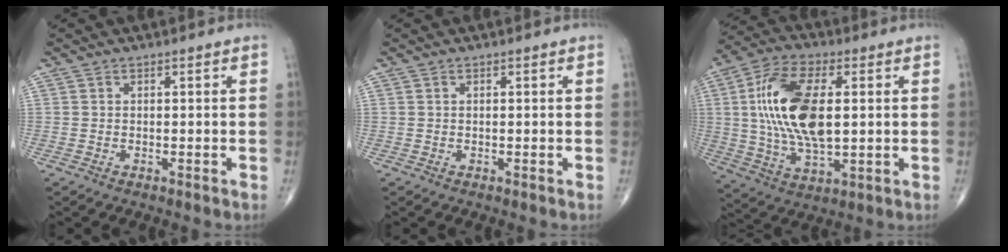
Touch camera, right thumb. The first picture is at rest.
{"total": 0.0}
{"total": 17.9, "force": [2.2, 8.6, 15.5], "torque": [-0.303, -0.001, 0.040]}